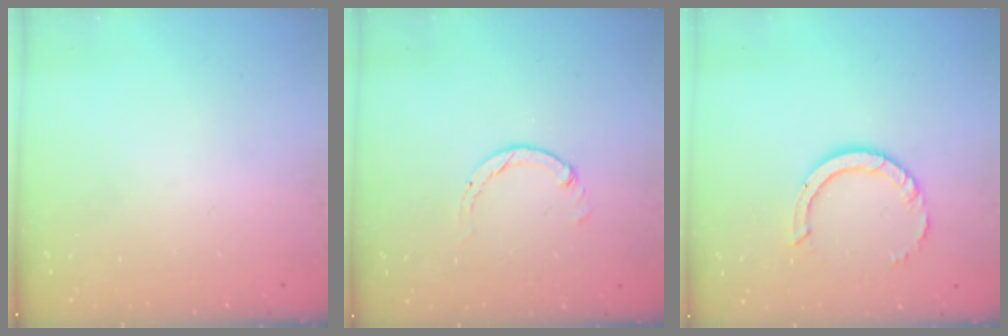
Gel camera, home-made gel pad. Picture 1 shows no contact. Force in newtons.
{"total": 0.0}
{"total": 7.2, "press": 7.2, "slide": 0.5}